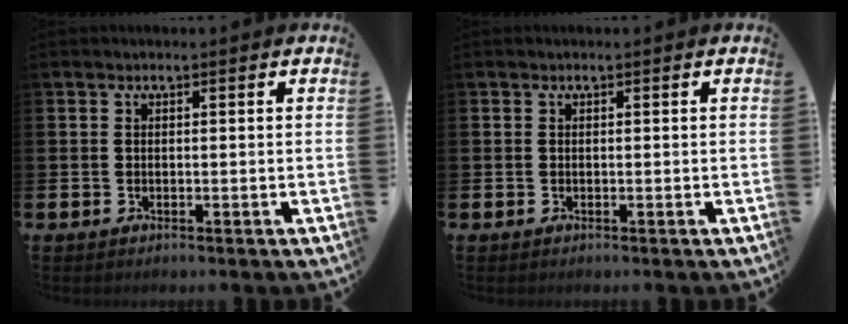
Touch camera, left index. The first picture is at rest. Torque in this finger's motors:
{"motor_torque": [0.00, 0.00, 0.00, 0.01]}